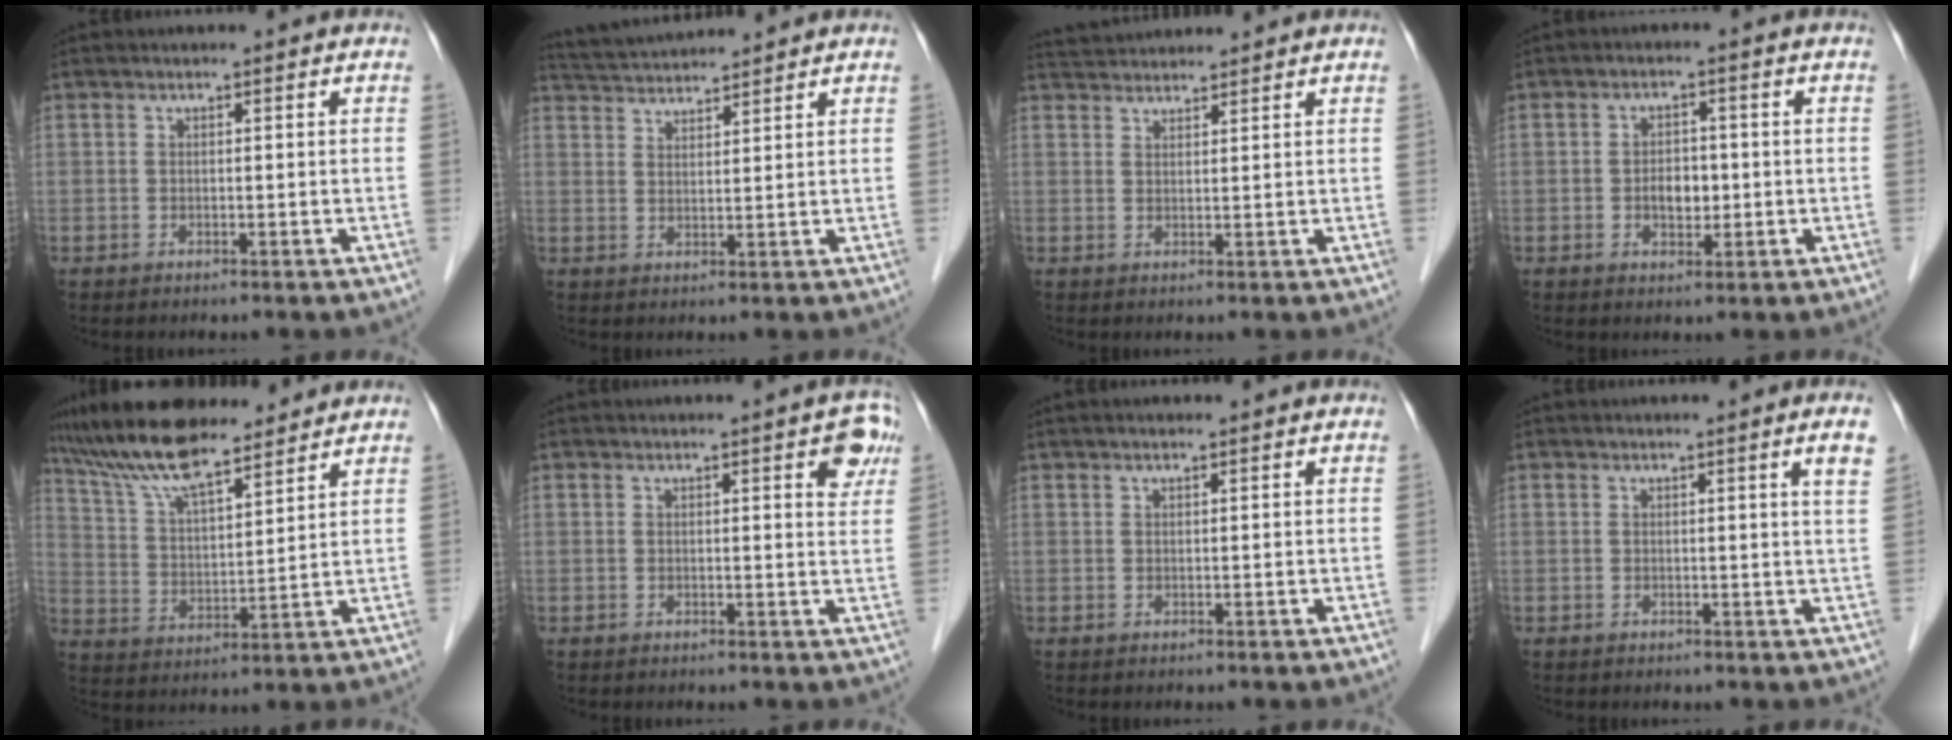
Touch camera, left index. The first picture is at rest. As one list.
[{"total": 6.8, "force": [6.7, 0.1, 1.2], "torque": [-0.033, 0.033, 0.117]}, {"total": 5.5, "force": [5.4, 0.7, 1.0], "torque": [-0.021, 0.038, 0.091]}, {"total": 3.6, "force": [-0.6, 2.3, 2.7], "torque": [-0.045, 0.004, -0.006]}, {"total": 13.8, "force": [11.7, 2.8, 6.6], "torque": [-0.123, 0.019, 0.214]}, {"total": 4.3, "force": [2.2, 0.9, 3.5], "torque": [-0.029, -0.002, 0.020]}, {"total": 1.1, "force": [0.8, 0.3, 0.6], "torque": [-0.014, 0.011, 0.014]}, {"total": 2.8, "force": [1.5, -0.7, 2.2], "torque": [-0.030, -0.008, 0.018]}]